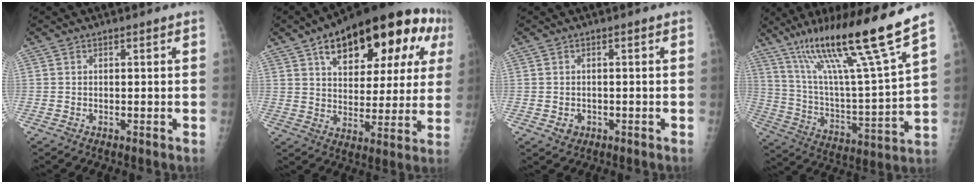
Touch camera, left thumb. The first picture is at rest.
{"total": 25.8, "force": [11.3, 12.2, 19.7], "torque": [-0.251, 0.014, 0.161]}
{"total": 2.0, "force": [-0.6, 1.7, 0.8], "torque": [-0.004, 0.003, -0.002]}
{"total": 22.4, "force": [15.3, 0.2, 16.3], "torque": [-0.254, -0.067, 0.269]}